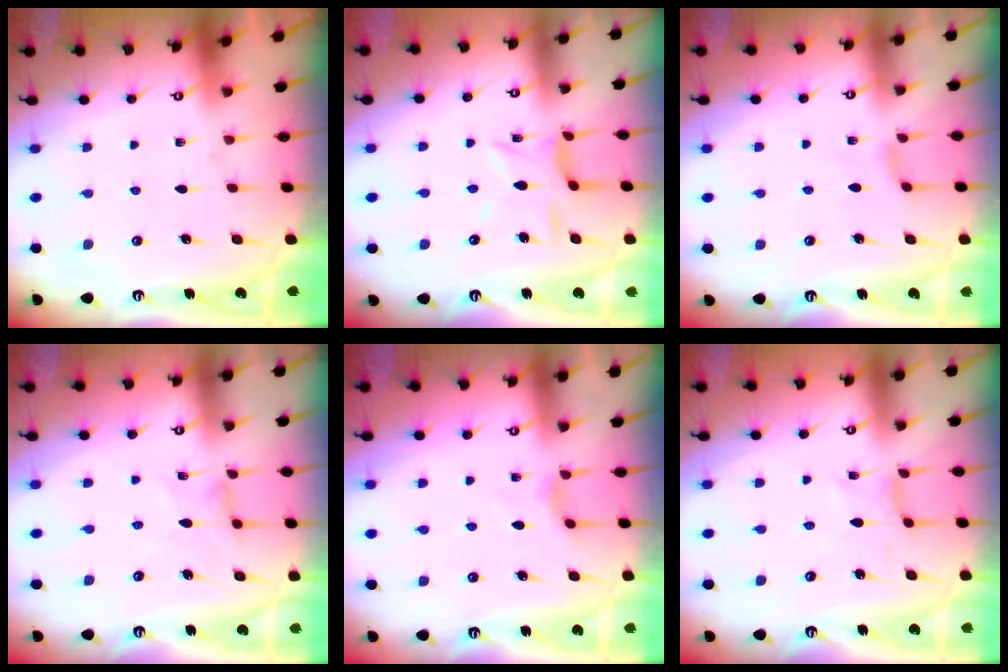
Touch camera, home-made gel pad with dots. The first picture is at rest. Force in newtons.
{"total": 6.2, "press": 6.2, "slide": 0.5}
{"total": 2.1, "press": 2.1, "slide": 0.4}
{"total": 1.5, "press": 1.4, "slide": 0.3}
{"total": 2.4, "press": 2.3, "slide": 0.3}
{"total": 1.6, "press": 1.6, "slide": 0.1}